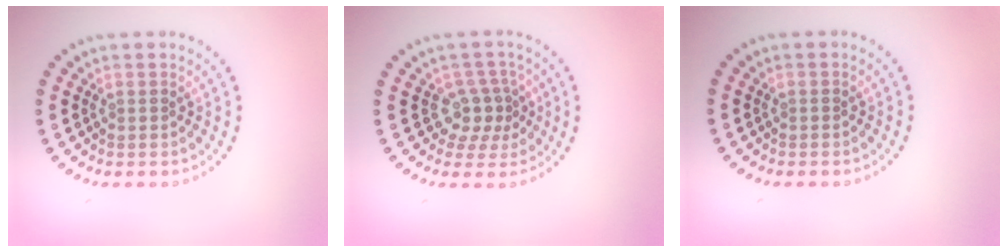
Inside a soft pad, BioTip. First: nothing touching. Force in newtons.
{"total": 2.8, "press": 2.1, "slide": 1.9}
{"total": 0.0}